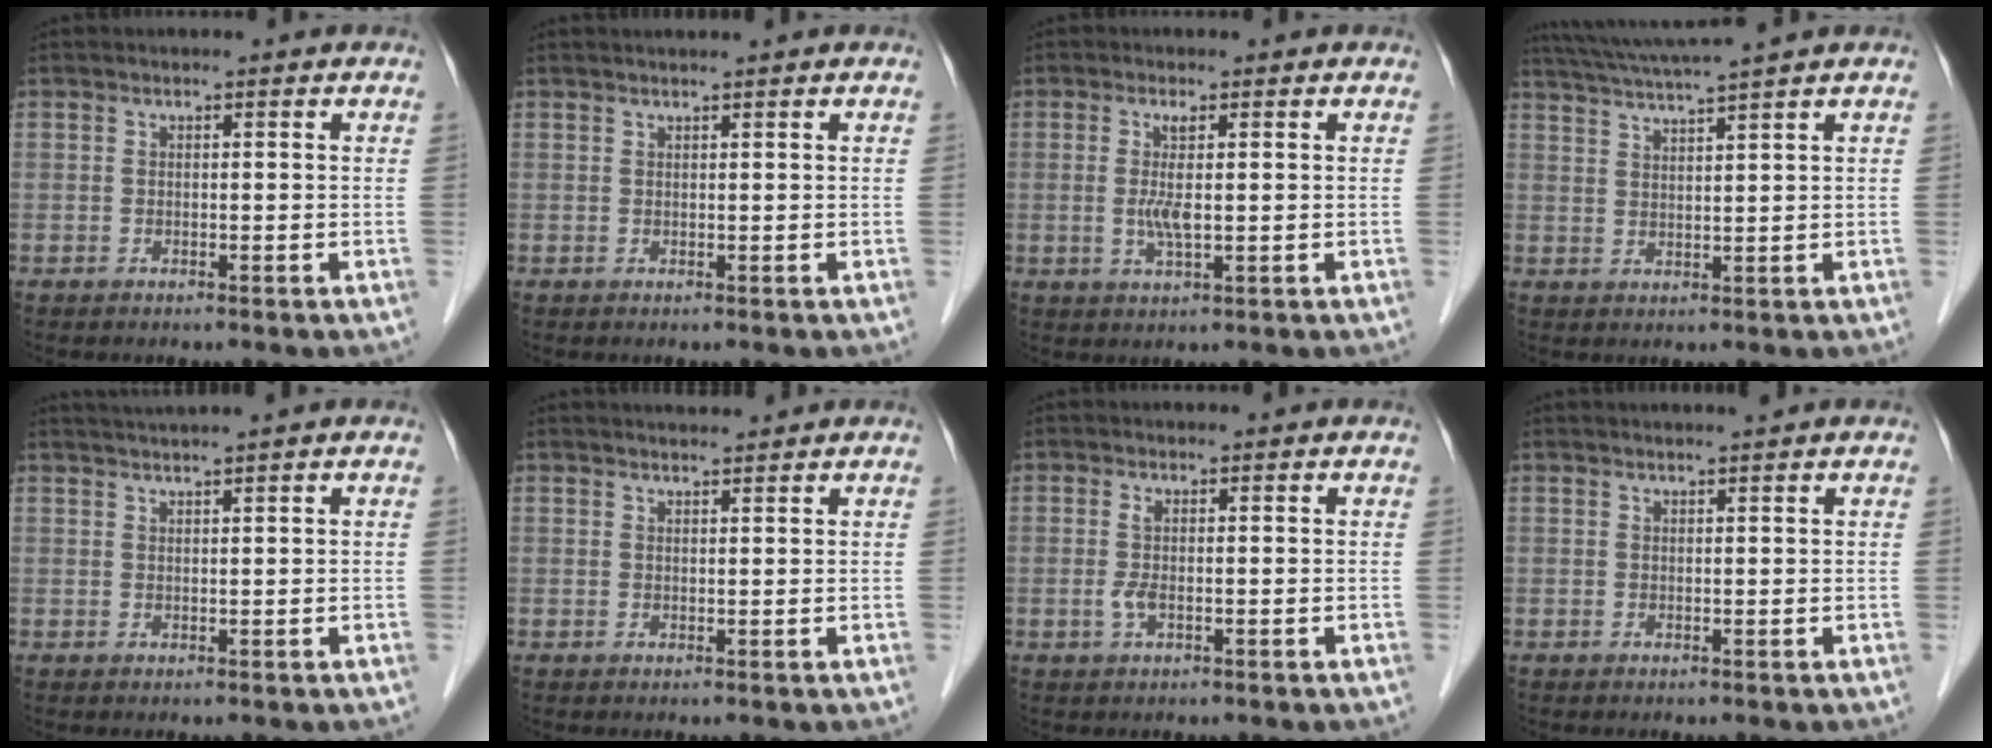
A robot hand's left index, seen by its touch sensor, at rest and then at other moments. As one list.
[{"total": 1.7, "force": [1.5, -0.2, 0.8], "torque": [-0.006, 0.015, 0.028]}, {"total": 3.5, "force": [0.1, 0.4, 3.5], "torque": [-0.076, -0.006, 0.004]}, {"total": 7.9, "force": [6.8, -1.8, 3.5], "torque": [-0.064, 0.012, 0.115]}, {"total": 3.1, "force": [2.7, -1.1, 1.2], "torque": [-0.016, 0.014, 0.053]}, {"total": 2.2, "force": [2.2, 0.0, 0.4], "torque": [-0.007, 0.012, 0.037]}, {"total": 1.7, "force": [-0.3, 0.4, 1.6], "torque": [-0.042, -0.003, -0.004]}, {"total": 1.7, "force": [1.5, -0.3, 0.7], "torque": [-0.007, 0.007, 0.026]}]